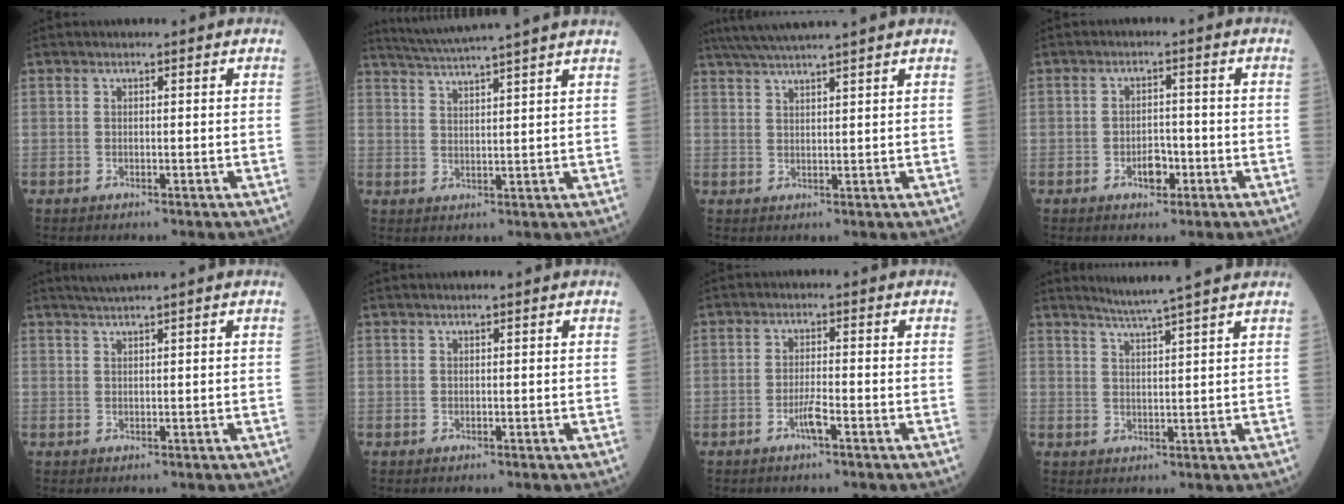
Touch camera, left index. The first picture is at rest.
{"total": 11.8, "force": [10.4, -1.9, 5.1], "torque": [-0.096, 0.006, 0.147]}
{"total": 9.2, "force": [7.8, -1.5, 4.6], "torque": [-0.077, 0.026, 0.115]}
{"total": 3.0, "force": [-1.4, 1.6, 2.1], "torque": [-0.027, 0.006, -0.020]}
{"total": 2.3, "force": [1.8, -0.9, 1.0], "torque": [-0.014, 0.005, 0.039]}
{"total": 0.9, "force": [0.8, -0.3, 0.4], "torque": [-0.007, 0.011, 0.021]}
{"total": 2.4, "force": [-1.4, -0.1, 1.9], "torque": [-0.036, -0.002, -0.027]}
{"total": 7.0, "force": [6.1, -1.6, 3.1], "torque": [-0.049, 0.004, 0.090]}